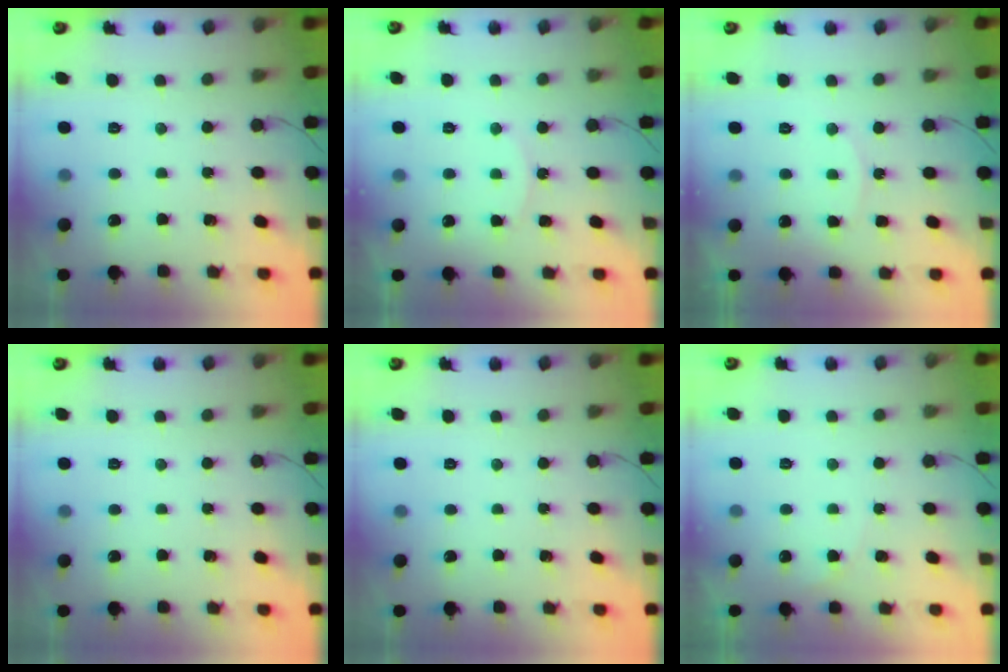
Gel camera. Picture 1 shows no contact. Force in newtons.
{"total": 5.3, "press": 5.2, "slide": 0.5}
{"total": 6.0, "press": 5.9, "slide": 0.6}
{"total": 0.0}
{"total": 0.0}
{"total": 3.5, "press": 3.5, "slide": 0.2}